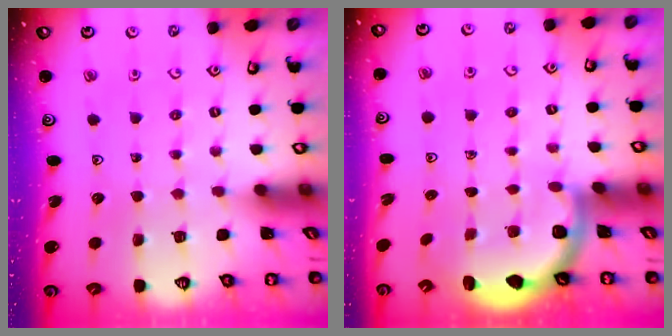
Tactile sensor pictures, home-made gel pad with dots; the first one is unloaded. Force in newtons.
{"total": 2.6, "press": 2.5, "slide": 0.6}